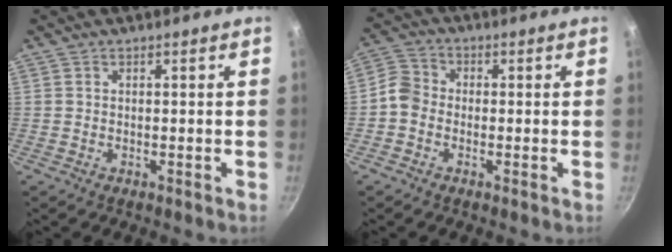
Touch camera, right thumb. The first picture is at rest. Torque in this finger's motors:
{"motor_torque": [0.07, 0.05, 0.74, 0.33, 0.03]}